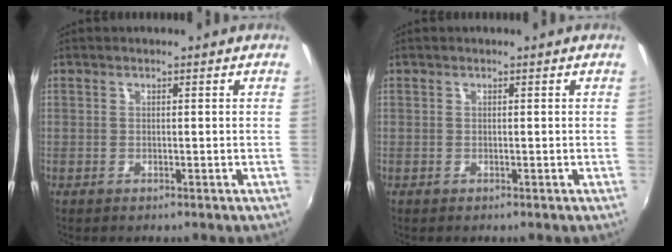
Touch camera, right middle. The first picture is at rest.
{"total": 0.0}